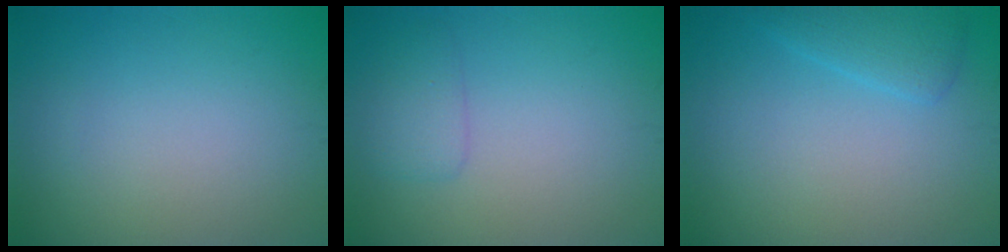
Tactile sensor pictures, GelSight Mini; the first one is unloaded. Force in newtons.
{"total": 1.7, "press": 1.7, "slide": 0.1}
{"total": 2.2, "press": 2.1, "slide": 0.2}